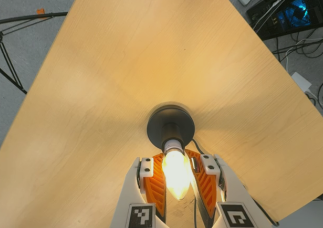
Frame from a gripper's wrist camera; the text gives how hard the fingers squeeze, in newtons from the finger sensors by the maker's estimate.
{"total": 28.3, "left": 25.7, "right": 31.0}